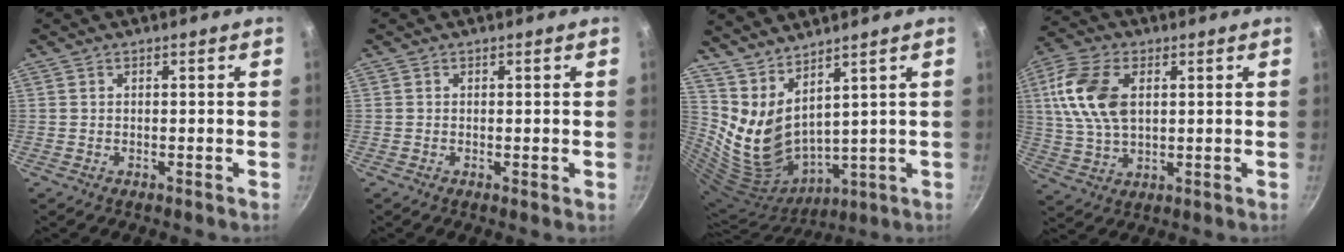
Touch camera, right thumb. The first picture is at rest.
{"total": 0.6, "force": [0.0, 0.2, 0.6], "torque": [-0.010, -0.002, -0.002]}
{"total": 12.6, "force": [6.3, 5.7, 9.3], "torque": [-0.160, -0.061, 0.147]}
{"total": 13.2, "force": [2.9, 7.9, 10.1], "torque": [-0.191, 0.002, 0.052]}